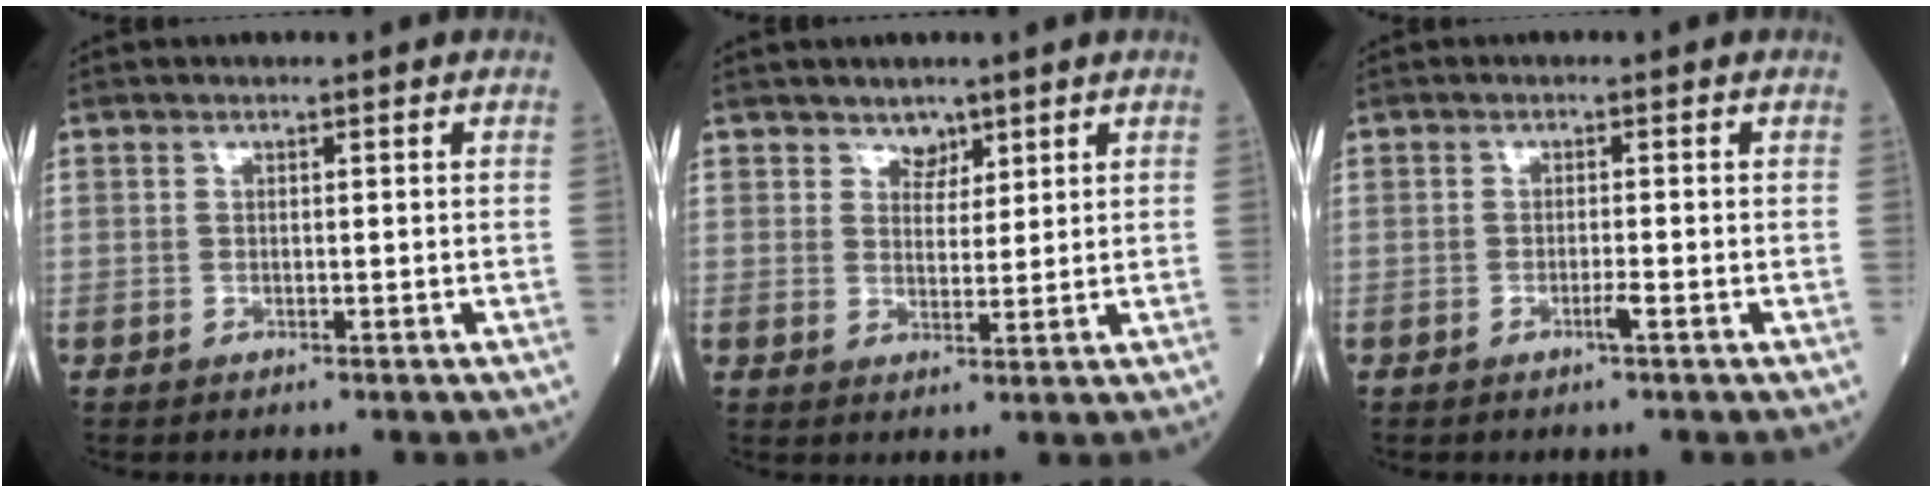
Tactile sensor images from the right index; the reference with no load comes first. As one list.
[{"total": 2.6, "force": [2.0, 1.6, 0.6], "torque": [-0.005, -0.002, 0.033]}, {"total": 1.4, "force": [-0.8, -0.2, 1.1], "torque": [-0.026, -0.002, -0.016]}]